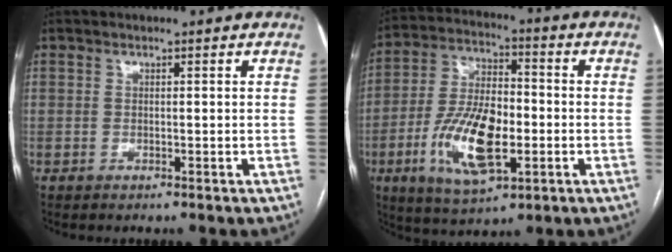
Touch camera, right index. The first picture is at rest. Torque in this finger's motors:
{"motor_torque": [1.11, -0.83, 0.47, 0.21]}